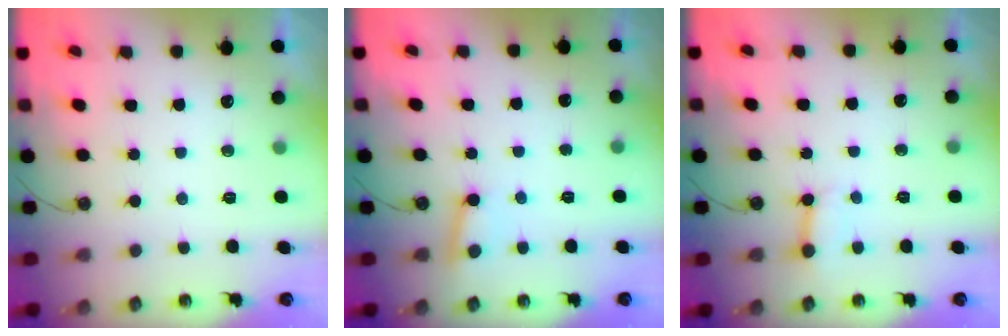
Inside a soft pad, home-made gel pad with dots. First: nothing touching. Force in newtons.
{"total": 3.5, "press": 3.5, "slide": 0.3}
{"total": 3.5, "press": 3.5, "slide": 0.2}